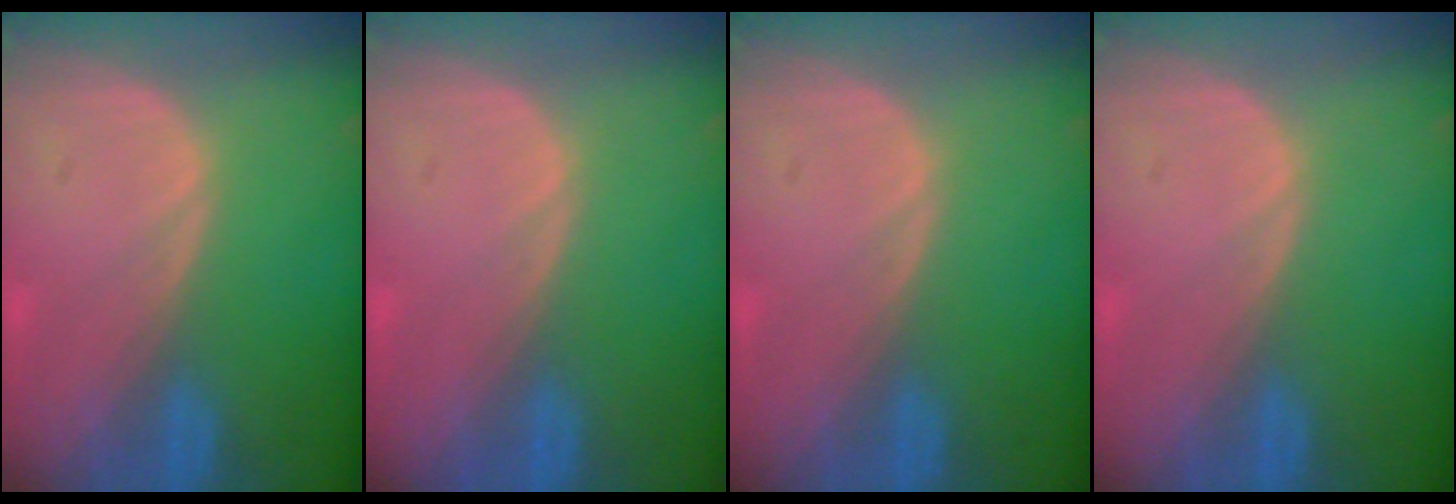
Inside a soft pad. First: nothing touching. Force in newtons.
{"total": 0.0}
{"total": 0.0}
{"total": 0.0}